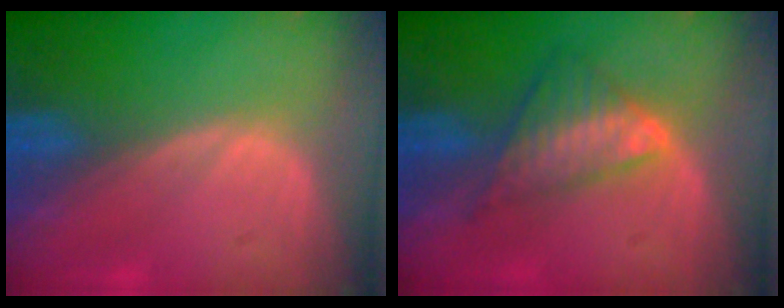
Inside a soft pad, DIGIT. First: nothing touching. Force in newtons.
{"total": 6.1, "press": 5.4, "slide": 2.7}